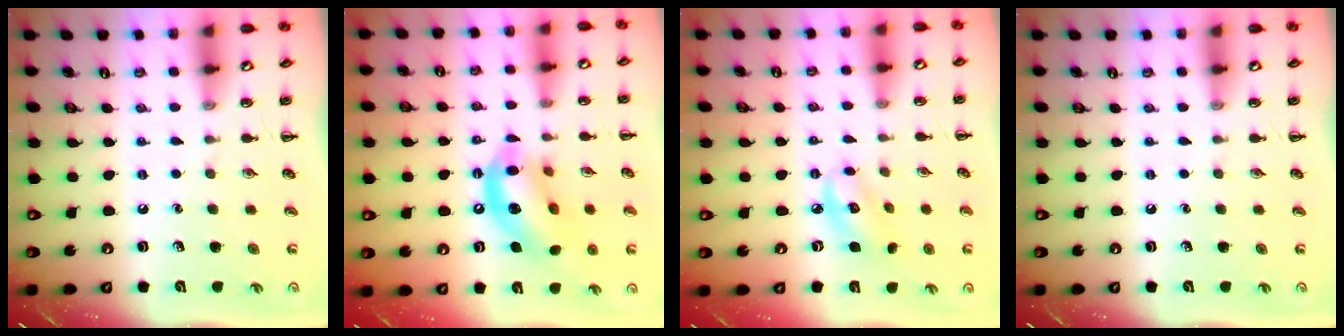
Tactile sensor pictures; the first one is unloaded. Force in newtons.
{"total": 13.5, "press": 13.1, "slide": 3.5}
{"total": 6.7, "press": 6.7, "slide": 0.3}
{"total": 0.0}